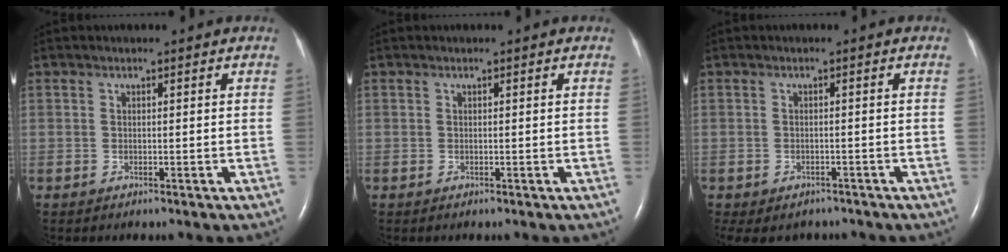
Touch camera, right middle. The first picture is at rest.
{"total": 0.0}
{"total": 5.7, "force": [-4.5, 3.3, 1.3], "torque": [-0.018, 0.005, -0.055]}